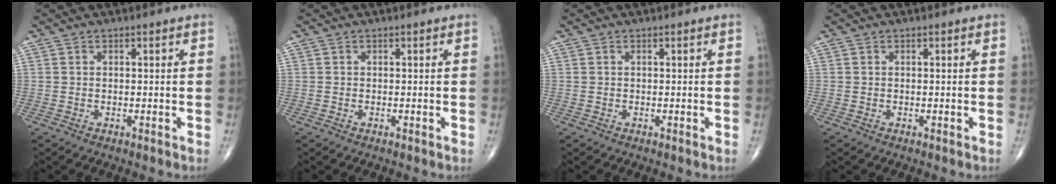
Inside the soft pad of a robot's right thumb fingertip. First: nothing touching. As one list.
[{"total": 0.0}, {"total": 0.0}, {"total": 0.0}]